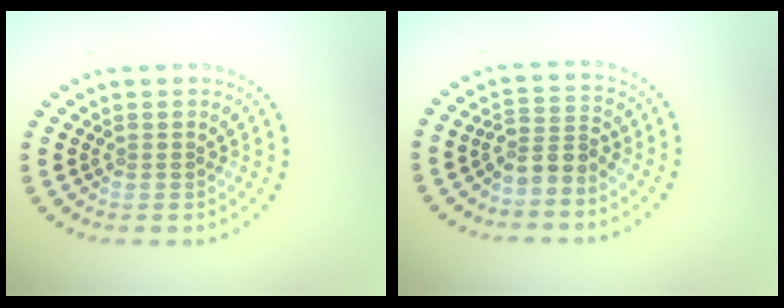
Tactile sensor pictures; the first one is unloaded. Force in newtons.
{"total": 2.5, "press": 1.9, "slide": 1.6}